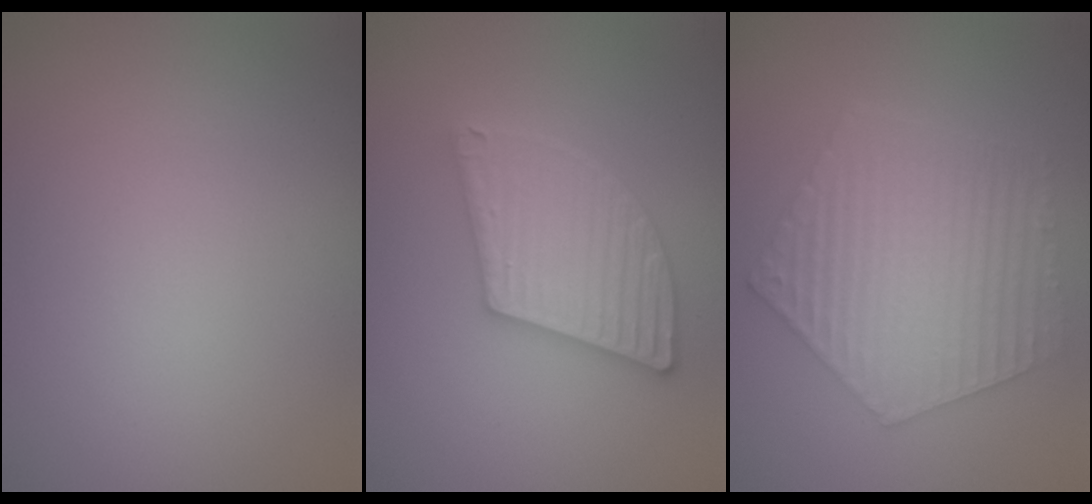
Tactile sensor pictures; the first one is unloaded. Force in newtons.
{"total": 5.4, "press": 5.4, "slide": 0.6}
{"total": 6.5, "press": 4.7, "slide": 4.5}